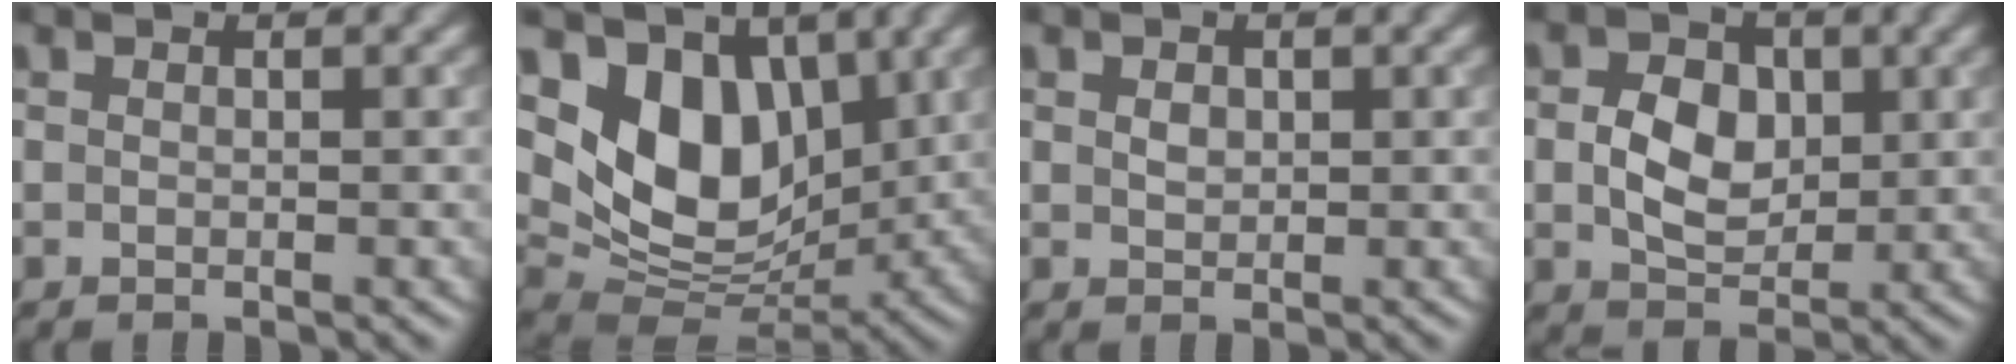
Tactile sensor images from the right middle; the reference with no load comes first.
{"total": 8.8, "force": [3.2, 6.0, 5.6], "torque": [-0.104, -0.020, 0.050]}
{"total": 0.9, "force": [0.3, 0.7, 0.5], "torque": [-0.012, -0.001, 0.007]}
{"total": 4.6, "force": [0.4, 3.3, 3.2], "torque": [-0.060, -0.002, 0.005]}